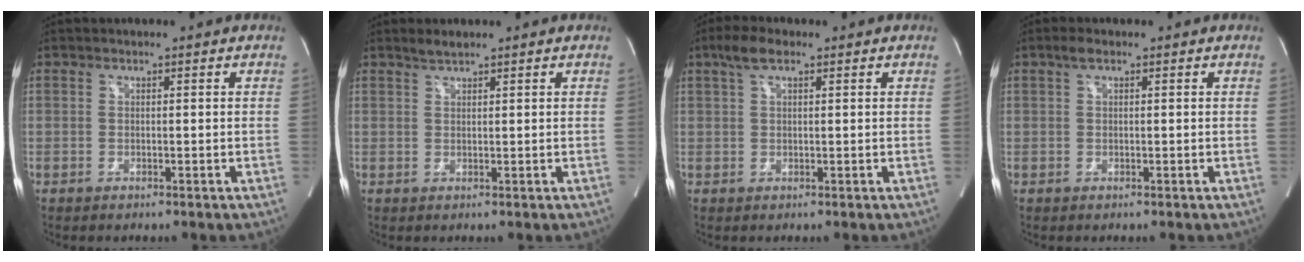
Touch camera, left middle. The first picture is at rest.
{"total": 1.4, "force": [1.3, 0.2, 0.5], "torque": [-0.013, 0.005, 0.030]}
{"total": 3.7, "force": [2.2, 1.2, 2.7], "torque": [-0.062, 0.018, 0.045]}
{"total": 1.4, "force": [0.8, 0.5, 1.1], "torque": [-0.026, 0.013, 0.015]}